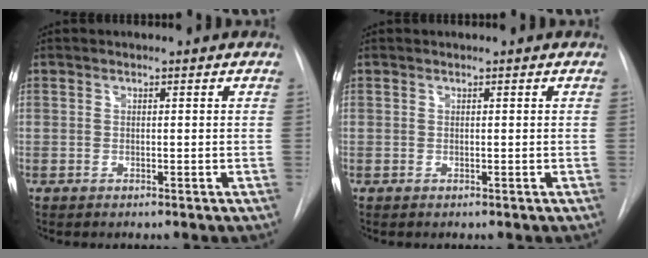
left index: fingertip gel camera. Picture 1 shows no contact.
{"total": 0.0}